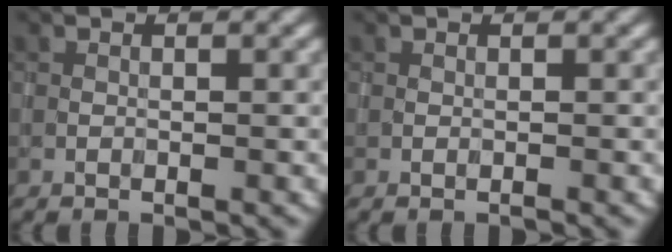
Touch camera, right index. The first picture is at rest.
{"total": 0.0}